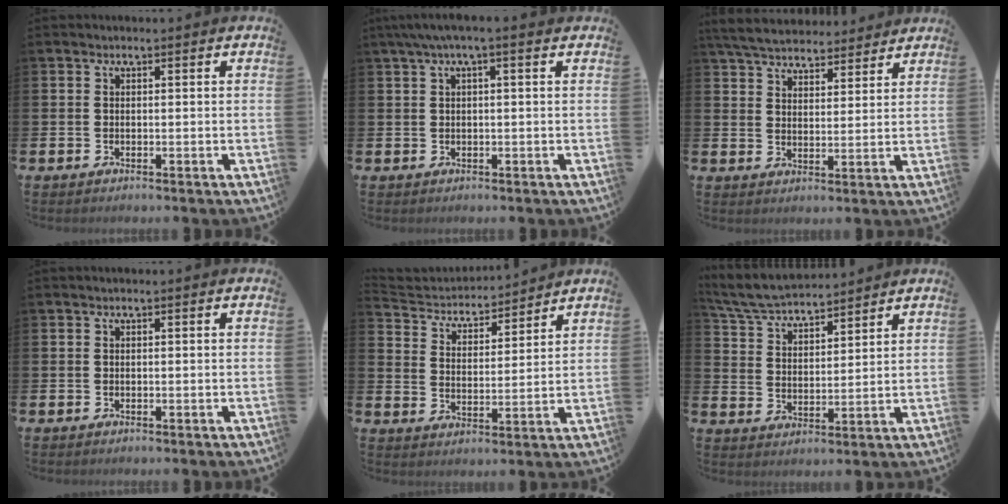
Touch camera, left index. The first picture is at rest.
{"total": 2.2, "force": [0.9, 0.1, 2.0], "torque": [-0.040, 0.004, 0.016]}
{"total": 5.5, "force": [5.3, 1.2, 0.7], "torque": [-0.035, -0.027, 0.094]}
{"total": 0.0}
{"total": 4.3, "force": [4.1, 1.3, 0.2], "torque": [-0.025, -0.038, 0.065]}
{"total": 6.3, "force": [6.1, 1.0, 1.1], "torque": [-0.047, -0.034, 0.108]}